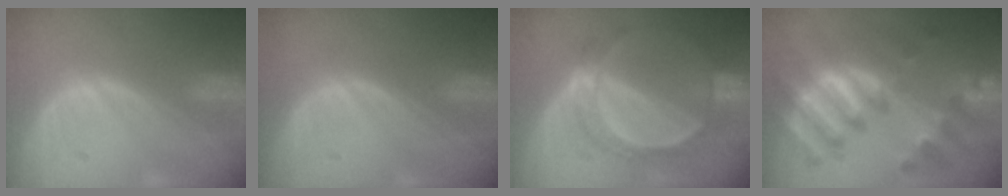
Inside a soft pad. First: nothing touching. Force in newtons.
{"total": 0.0}
{"total": 6.9, "press": 6.5, "slide": 2.4}
{"total": 11.7, "press": 11.6, "slide": 1.0}